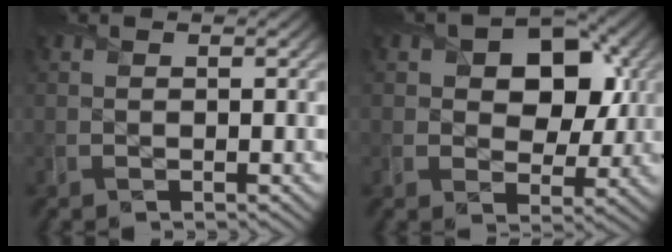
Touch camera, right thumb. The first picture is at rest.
{"total": 8.8, "force": [2.2, 6.2, 5.9], "torque": [-0.078, 0.001, 0.026]}